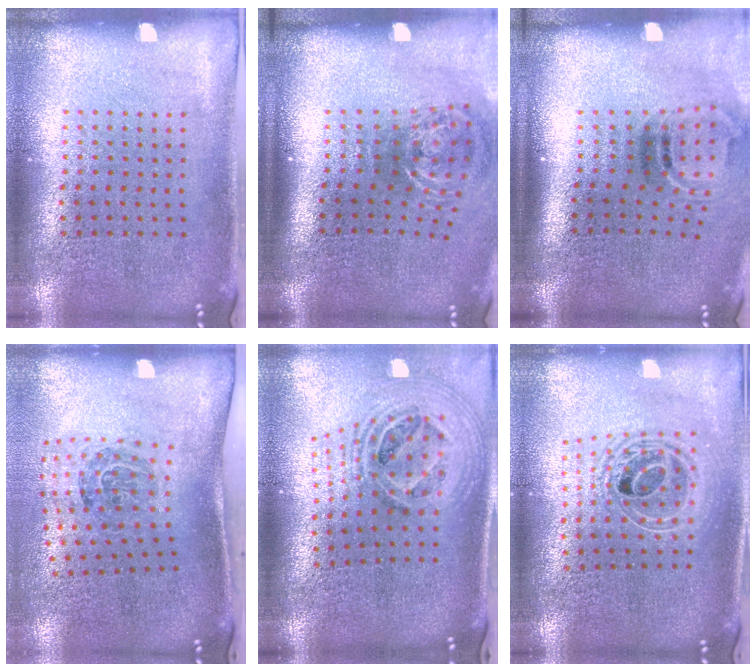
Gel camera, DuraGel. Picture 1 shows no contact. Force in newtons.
{"total": 2.0, "press": 1.2, "slide": 1.6}
{"total": 2.0, "press": 1.2, "slide": 1.6}
{"total": 1.7, "press": 1.1, "slide": 1.2}
{"total": 2.1, "press": 1.6, "slide": 1.3}
{"total": 2.0, "press": 1.5, "slide": 1.2}